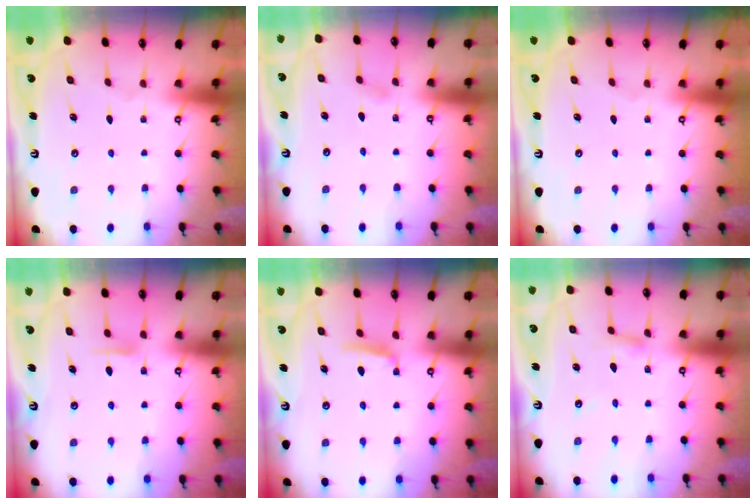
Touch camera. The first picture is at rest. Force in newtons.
{"total": 2.3, "press": 2.3, "slide": 0.3}
{"total": 0.0}
{"total": 4.9, "press": 4.8, "slide": 0.6}
{"total": 6.0, "press": 5.9, "slide": 0.8}
{"total": 2.8, "press": 2.8, "slide": 0.2}